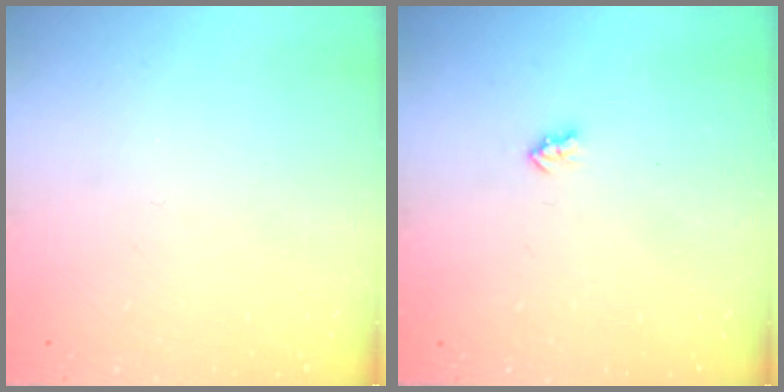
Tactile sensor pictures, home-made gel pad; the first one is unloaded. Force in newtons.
{"total": 2.0, "press": 2.0, "slide": 0.3}